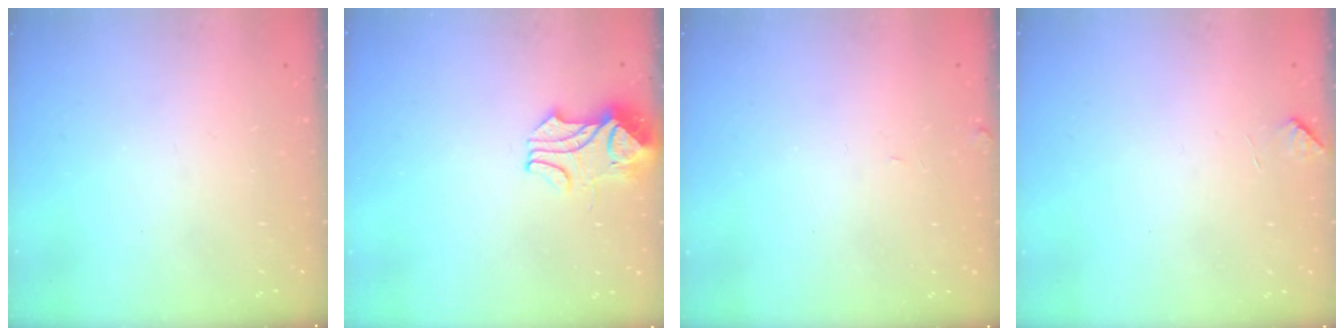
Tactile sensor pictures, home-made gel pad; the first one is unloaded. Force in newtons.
{"total": 2.1, "press": 2.0, "slide": 0.8}
{"total": 5.0, "press": 5.0, "slide": 0.3}
{"total": 2.7, "press": 2.7, "slide": 0.6}